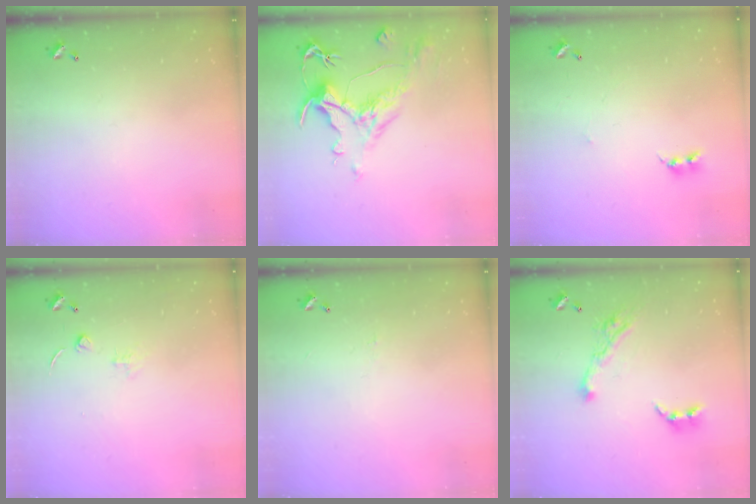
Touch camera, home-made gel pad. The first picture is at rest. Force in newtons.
{"total": 2.0, "press": 1.5, "slide": 1.4}
{"total": 2.4, "press": 2.4, "slide": 0.4}
{"total": 0.9, "press": 0.9, "slide": 0.3}
{"total": 0.8, "press": 0.7, "slide": 0.5}
{"total": 9.2, "press": 9.1, "slide": 1.1}